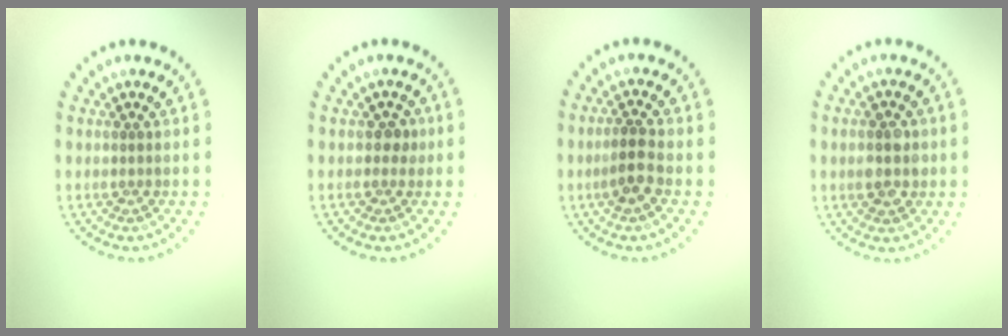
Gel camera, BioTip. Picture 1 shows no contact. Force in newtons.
{"total": 1.0, "press": 0.9, "slide": 0.3}
{"total": 2.1, "press": 2.0, "slide": 0.7}
{"total": 2.8, "press": 2.8, "slide": 0.2}